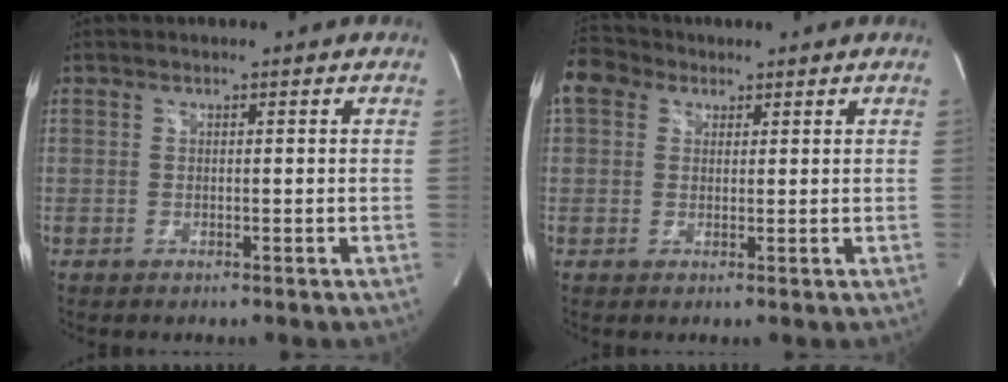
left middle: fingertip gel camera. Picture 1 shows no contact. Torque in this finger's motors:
{"motor_torque": [0.43, -0.40, 0.37, 0.04]}